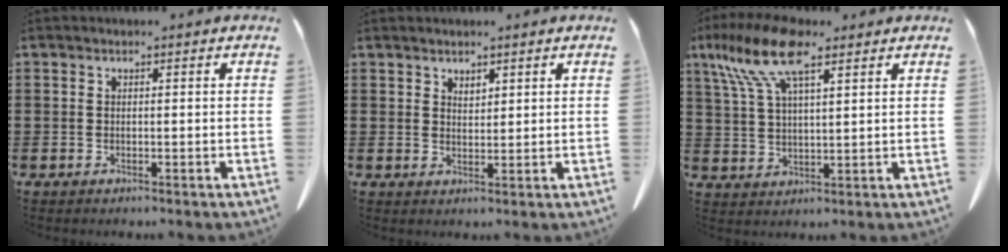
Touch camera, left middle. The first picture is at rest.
{"total": 1.7, "force": [1.6, 0.5, 0.3], "torque": [-0.007, 0.002, 0.031]}
{"total": 11.1, "force": [6.8, 3.5, 8.0], "torque": [-0.185, -0.009, 0.120]}